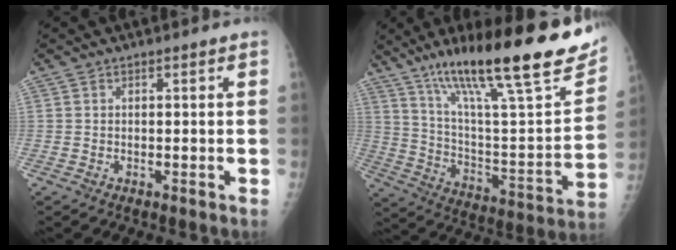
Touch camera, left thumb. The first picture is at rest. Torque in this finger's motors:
{"motor_torque": [0.41, 0.21, 1.44, -1.33, 0.11]}